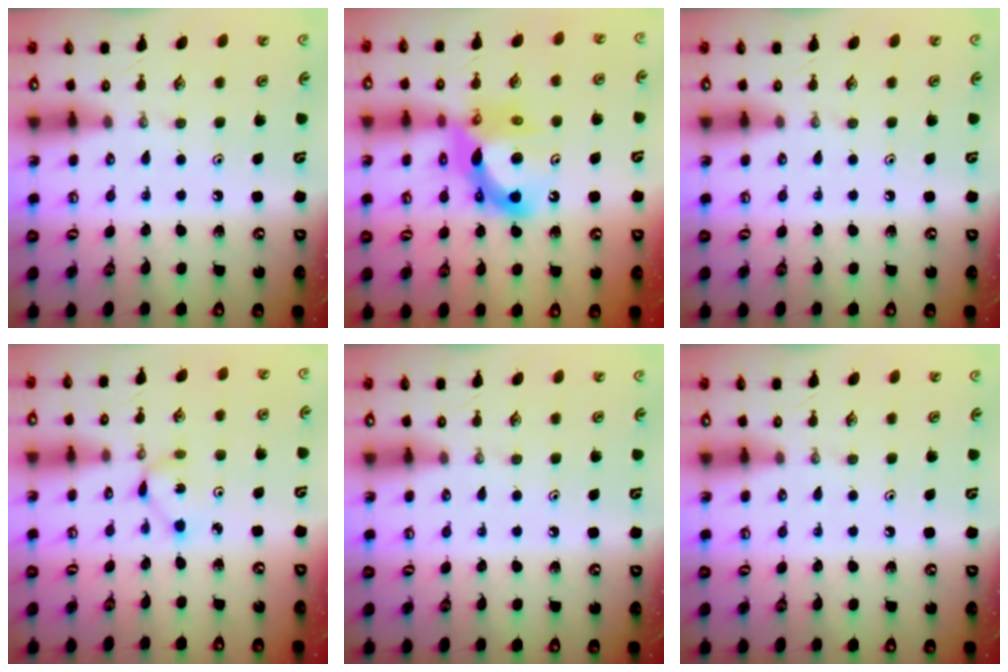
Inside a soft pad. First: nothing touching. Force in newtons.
{"total": 12.4, "press": 12.1, "slide": 2.7}
{"total": 0.0}
{"total": 2.1, "press": 2.1, "slide": 0.3}
{"total": 0.0}
{"total": 0.0}